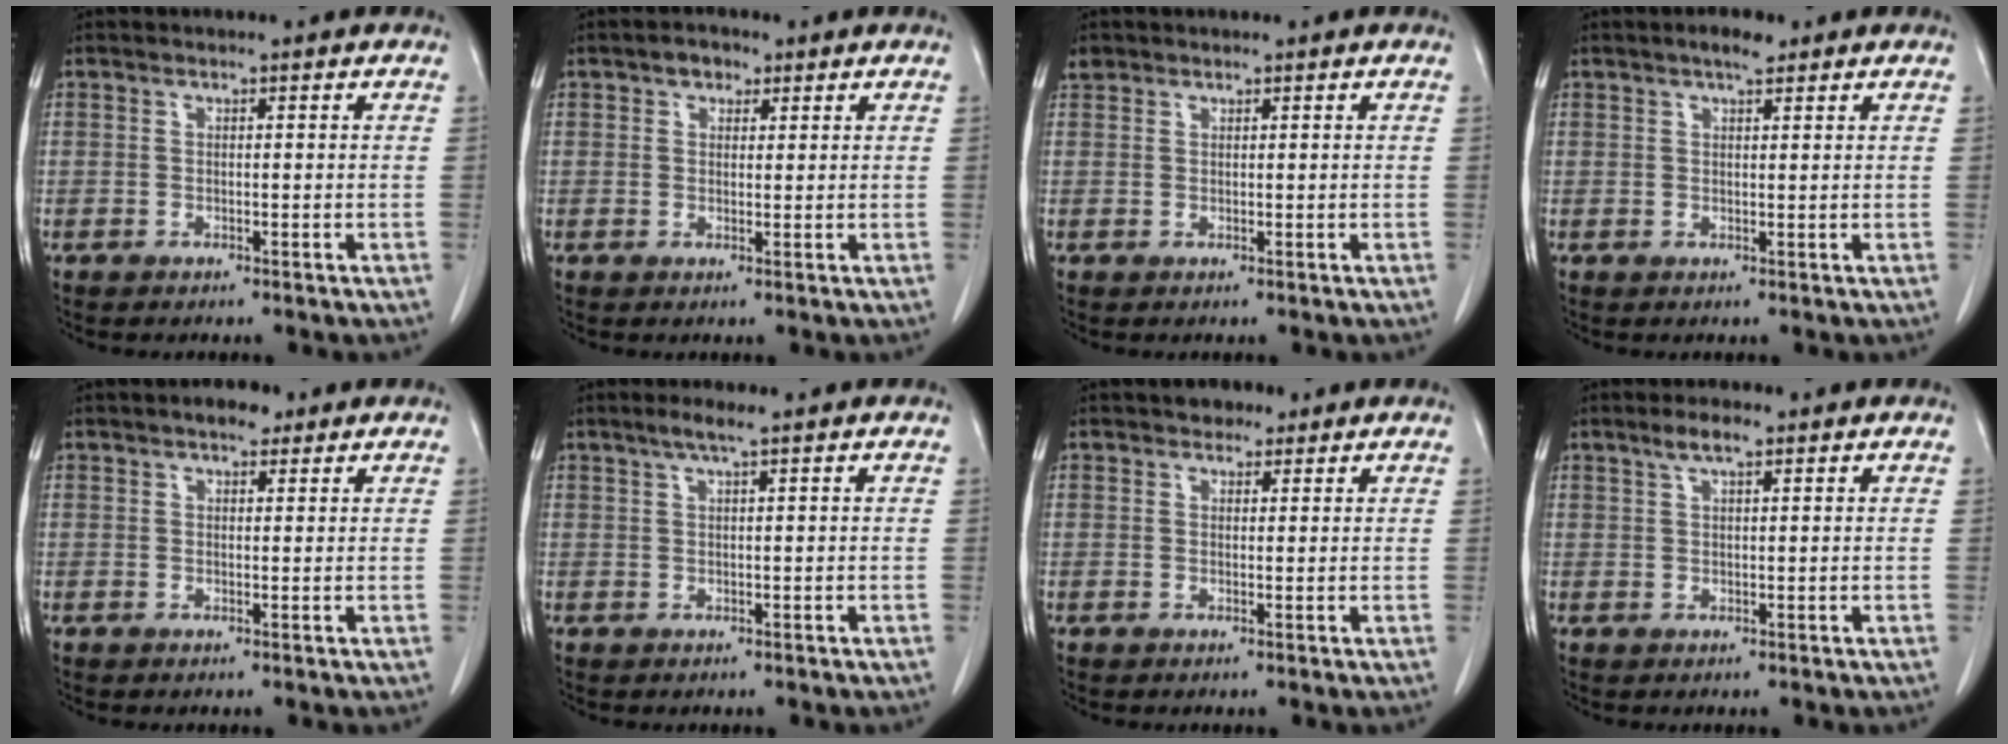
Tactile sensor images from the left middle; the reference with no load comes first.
{"total": 2.3, "force": [1.4, 1.6, 1.0], "torque": [-0.017, 0.006, 0.020]}
{"total": 1.2, "force": [1.0, 0.7, 0.0], "torque": [0.001, 0.009, 0.018]}
{"total": 2.6, "force": [1.9, 0.8, 1.6], "torque": [-0.028, 0.004, 0.028]}
{"total": 2.6, "force": [1.8, 1.2, 1.5], "torque": [-0.024, 0.007, 0.026]}
{"total": 2.2, "force": [1.5, -0.2, 1.7], "torque": [-0.039, 0.004, 0.031]}
{"total": 2.4, "force": [1.7, 1.5, 0.8], "torque": [-0.014, 0.008, 0.025]}
{"total": 2.9, "force": [1.9, 0.6, 2.0], "torque": [-0.044, 0.006, 0.037]}